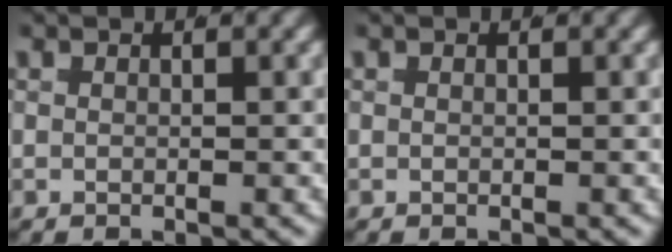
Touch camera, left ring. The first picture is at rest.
{"total": 0.0}